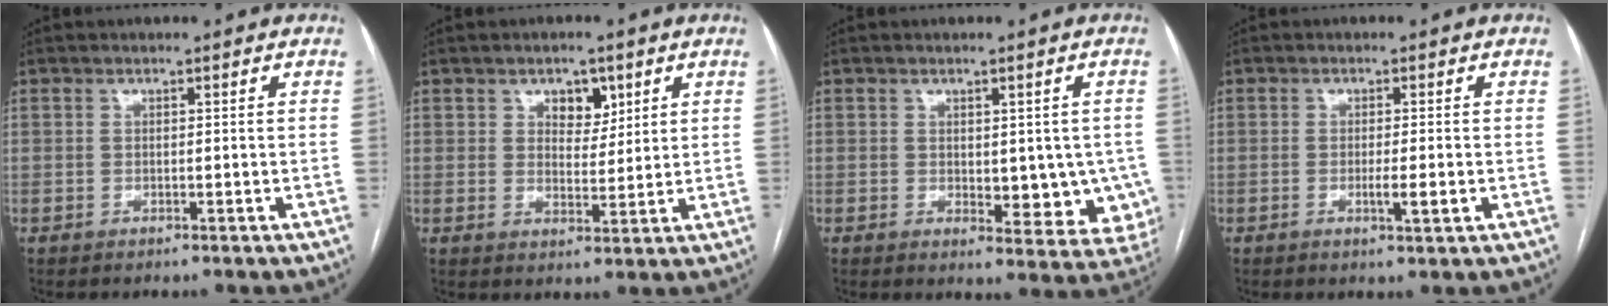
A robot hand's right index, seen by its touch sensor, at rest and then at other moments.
{"total": 4.5, "force": [2.4, 2.7, 2.8], "torque": [-0.039, 0.003, 0.039]}
{"total": 9.6, "force": [-0.8, 4.6, 8.4], "torque": [-0.089, -0.009, 0.000]}
{"total": 2.9, "force": [-0.7, 0.1, 2.8], "torque": [-0.047, -0.006, -0.010]}